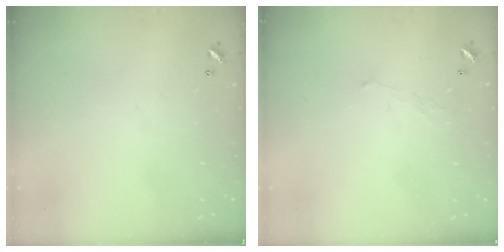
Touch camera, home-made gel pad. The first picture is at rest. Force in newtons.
{"total": 0.6, "press": 0.2, "slide": 0.6}